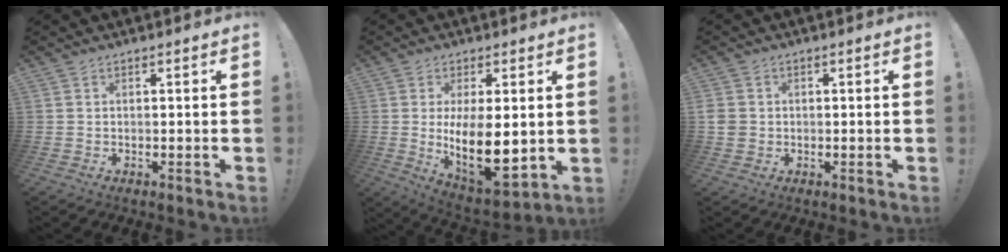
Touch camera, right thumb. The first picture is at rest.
{"total": 15.9, "force": [0.2, 7.5, 14.1], "torque": [-0.242, -0.025, 0.015]}
{"total": 3.5, "force": [-0.1, 3.1, 1.5], "torque": [-0.028, 0.003, 0.001]}